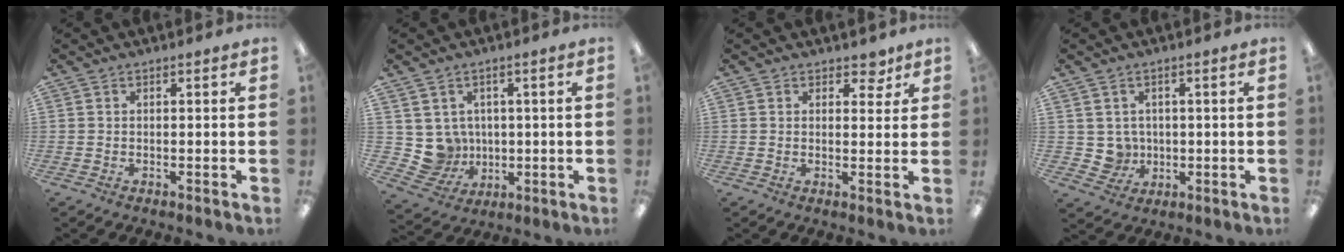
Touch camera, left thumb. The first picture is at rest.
{"total": 7.1, "force": [1.7, 6.8, 0.7], "torque": [-0.039, -0.011, 0.043]}
{"total": 4.0, "force": [2.7, 2.5, 1.5], "torque": [-0.004, -0.012, 0.043]}
{"total": 4.5, "force": [0.9, 4.4, 0.6], "torque": [-0.009, 0.002, 0.018]}